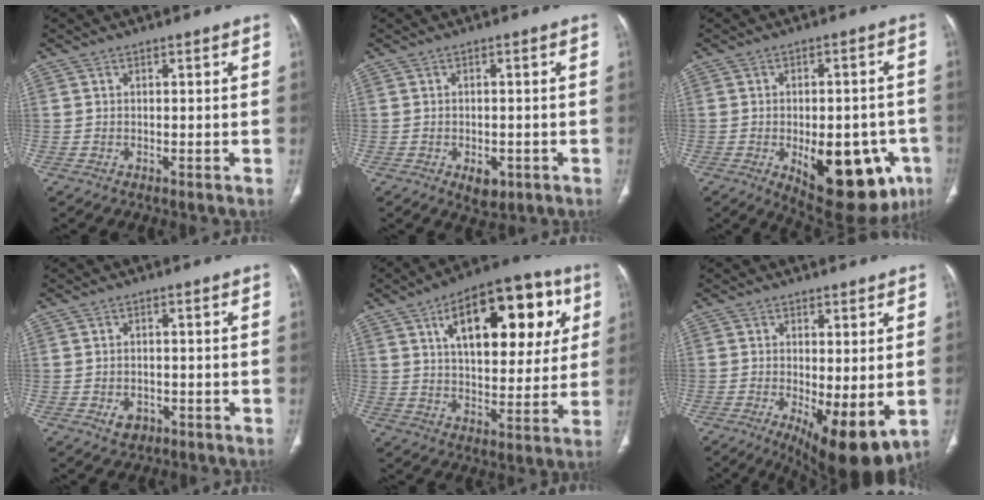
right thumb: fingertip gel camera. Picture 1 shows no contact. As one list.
[{"total": 3.7, "force": [-1.5, 2.3, 2.5], "torque": [-0.026, 0.004, -0.011]}, {"total": 20.4, "force": [-7.2, 9.8, 16.5], "torque": [-0.161, 0.011, -0.072]}, {"total": 3.0, "force": [-1.3, 2.2, 1.5], "torque": [-0.017, 0.006, -0.010]}, {"total": 23.4, "force": [8.6, 11.4, 18.6], "torque": [-0.228, -0.002, 0.130]}, {"total": 10.9, "force": [-2.5, 3.6, 9.9], "torque": [-0.149, -0.026, -0.026]}]